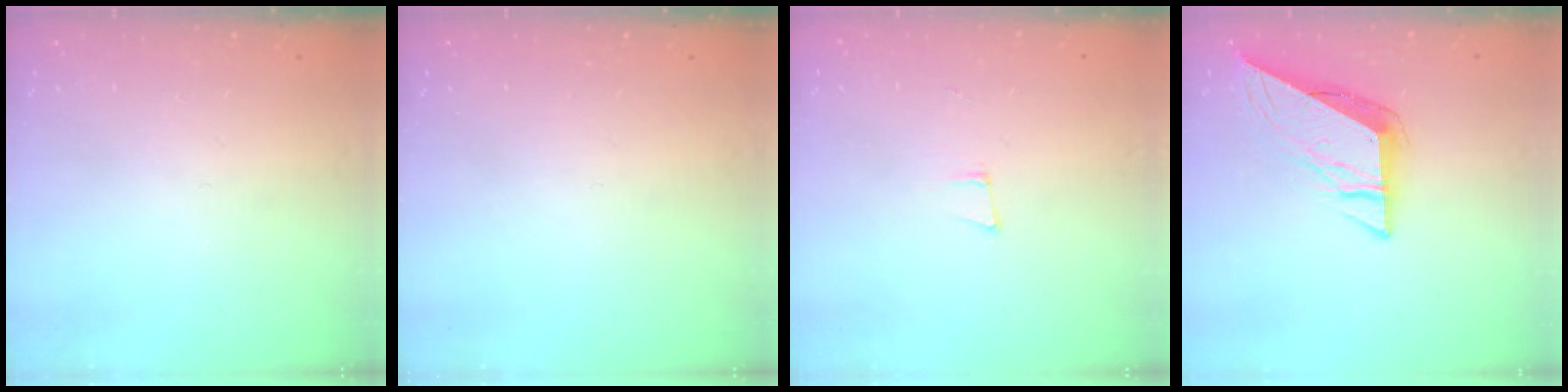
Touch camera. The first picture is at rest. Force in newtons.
{"total": 0.0}
{"total": 5.0, "press": 4.1, "slide": 2.9}
{"total": 9.4, "press": 9.3, "slide": 0.7}